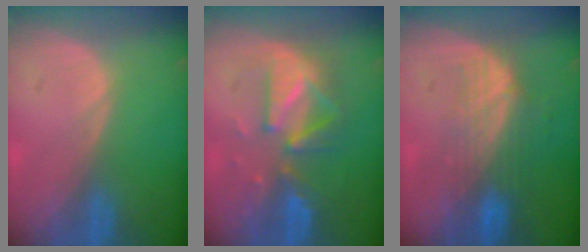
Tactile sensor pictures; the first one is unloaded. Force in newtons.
{"total": 8.2, "press": 8.2, "slide": 0.7}
{"total": 7.6, "press": 6.8, "slide": 3.3}